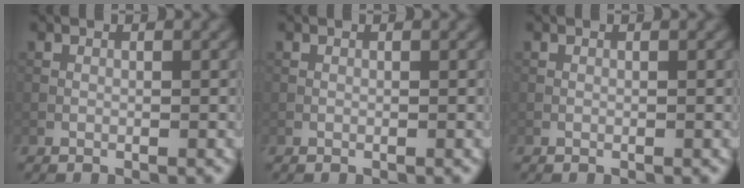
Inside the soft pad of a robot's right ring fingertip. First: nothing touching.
{"total": 0.0}
{"total": 0.0}